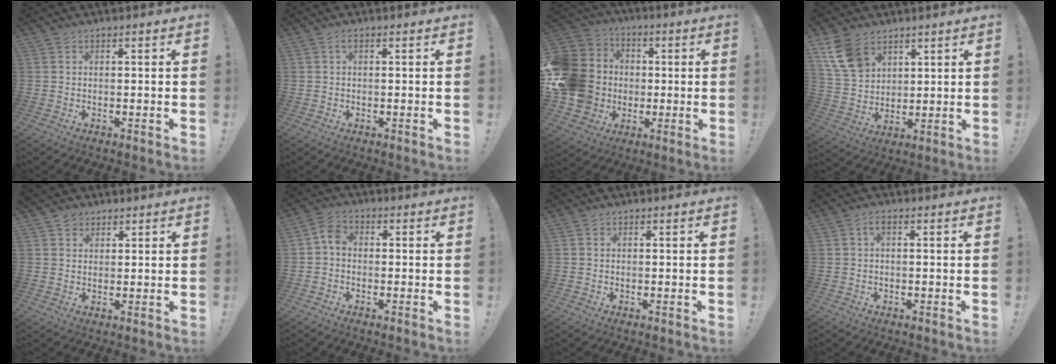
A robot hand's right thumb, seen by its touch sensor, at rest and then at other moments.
{"total": 1.1, "force": [0.1, 0.4, 1.1], "torque": [-0.025, 0.005, 0.002]}
{"total": 19.2, "force": [-1.2, 16.8, 9.1], "torque": [-0.174, 0.016, 0.013]}
{"total": 12.7, "force": [6.9, 8.9, 5.9], "torque": [-0.096, -0.025, 0.141]}
{"total": 2.7, "force": [2.0, 1.8, 0.3], "torque": [0.004, -0.009, 0.034]}
{"total": 4.3, "force": [-0.7, 3.1, 3.0], "torque": [-0.058, 0.014, -0.011]}
{"total": 0.0}
{"total": 1.8, "force": [-0.2, 0.5, 1.7], "torque": [-0.034, 0.008, -0.005]}